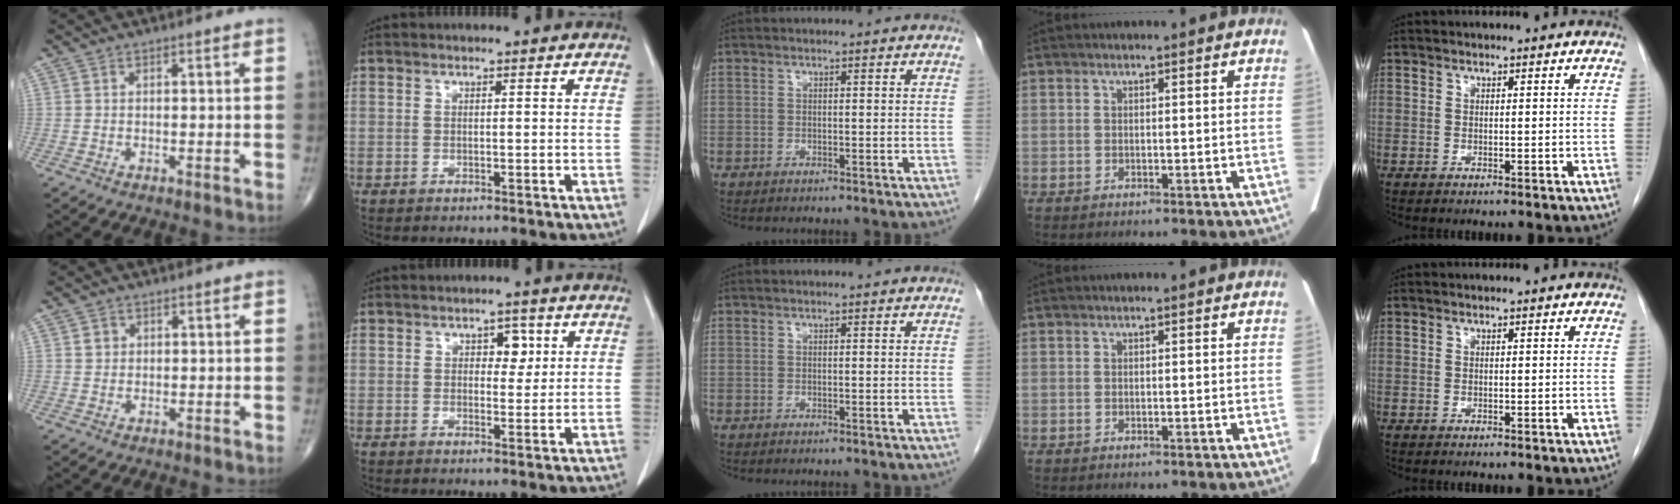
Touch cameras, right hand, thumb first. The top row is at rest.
{"thumb": {"total": 1.2, "force": [0.5, 1.0, 0.4], "torque": [-0.001, -0.001, 0.008]}, "index": {"total": 3.3, "force": [1.2, 2.0, 2.4], "torque": [-0.025, 0.007, 0.016]}}